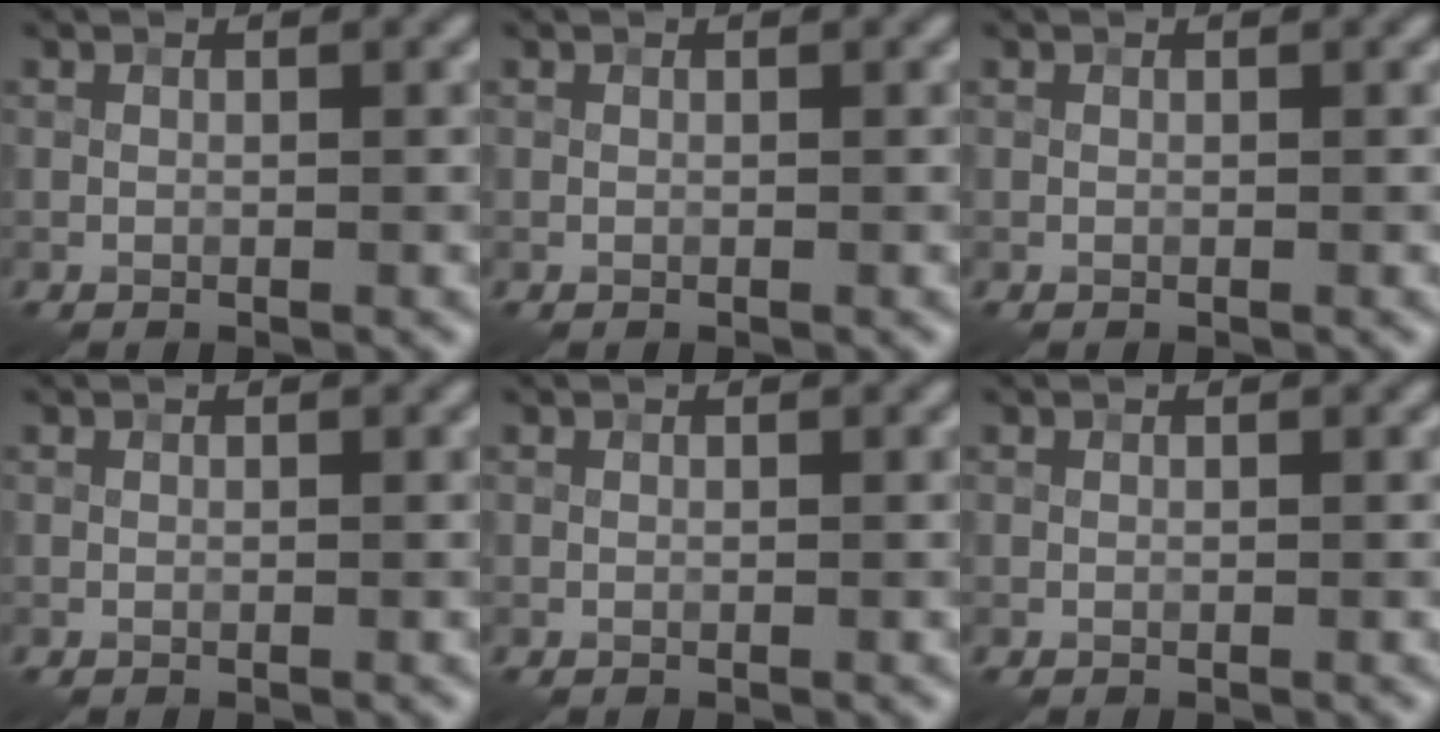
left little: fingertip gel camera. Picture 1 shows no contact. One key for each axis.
{"total": 0.0}
{"total": 0.0}
{"total": 0.0}
{"total": 0.0}
{"total": 0.0}